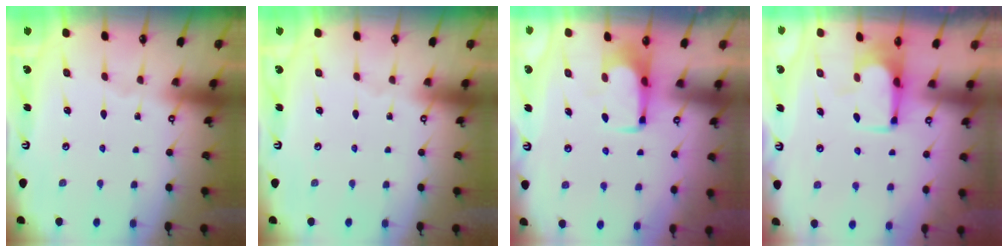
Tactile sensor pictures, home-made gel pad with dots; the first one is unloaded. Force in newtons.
{"total": 0.0}
{"total": 1.5, "press": 1.5, "slide": 0.2}
{"total": 3.3, "press": 3.3, "slide": 0.4}